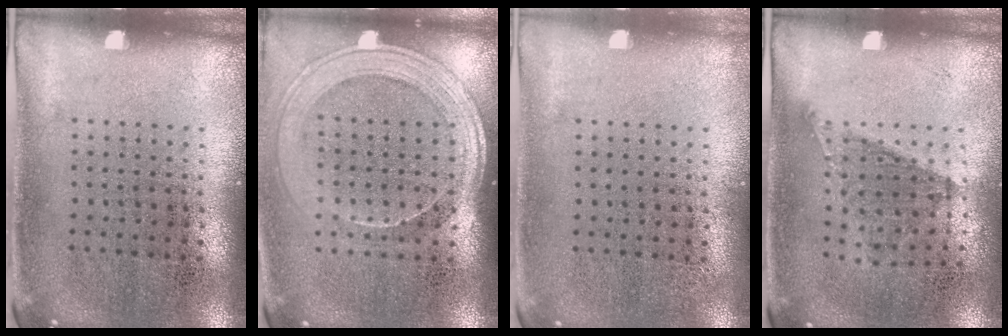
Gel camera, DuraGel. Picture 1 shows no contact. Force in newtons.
{"total": 1.9, "press": 1.7, "slide": 0.8}
{"total": 0.0}
{"total": 1.1, "press": 0.8, "slide": 0.8}